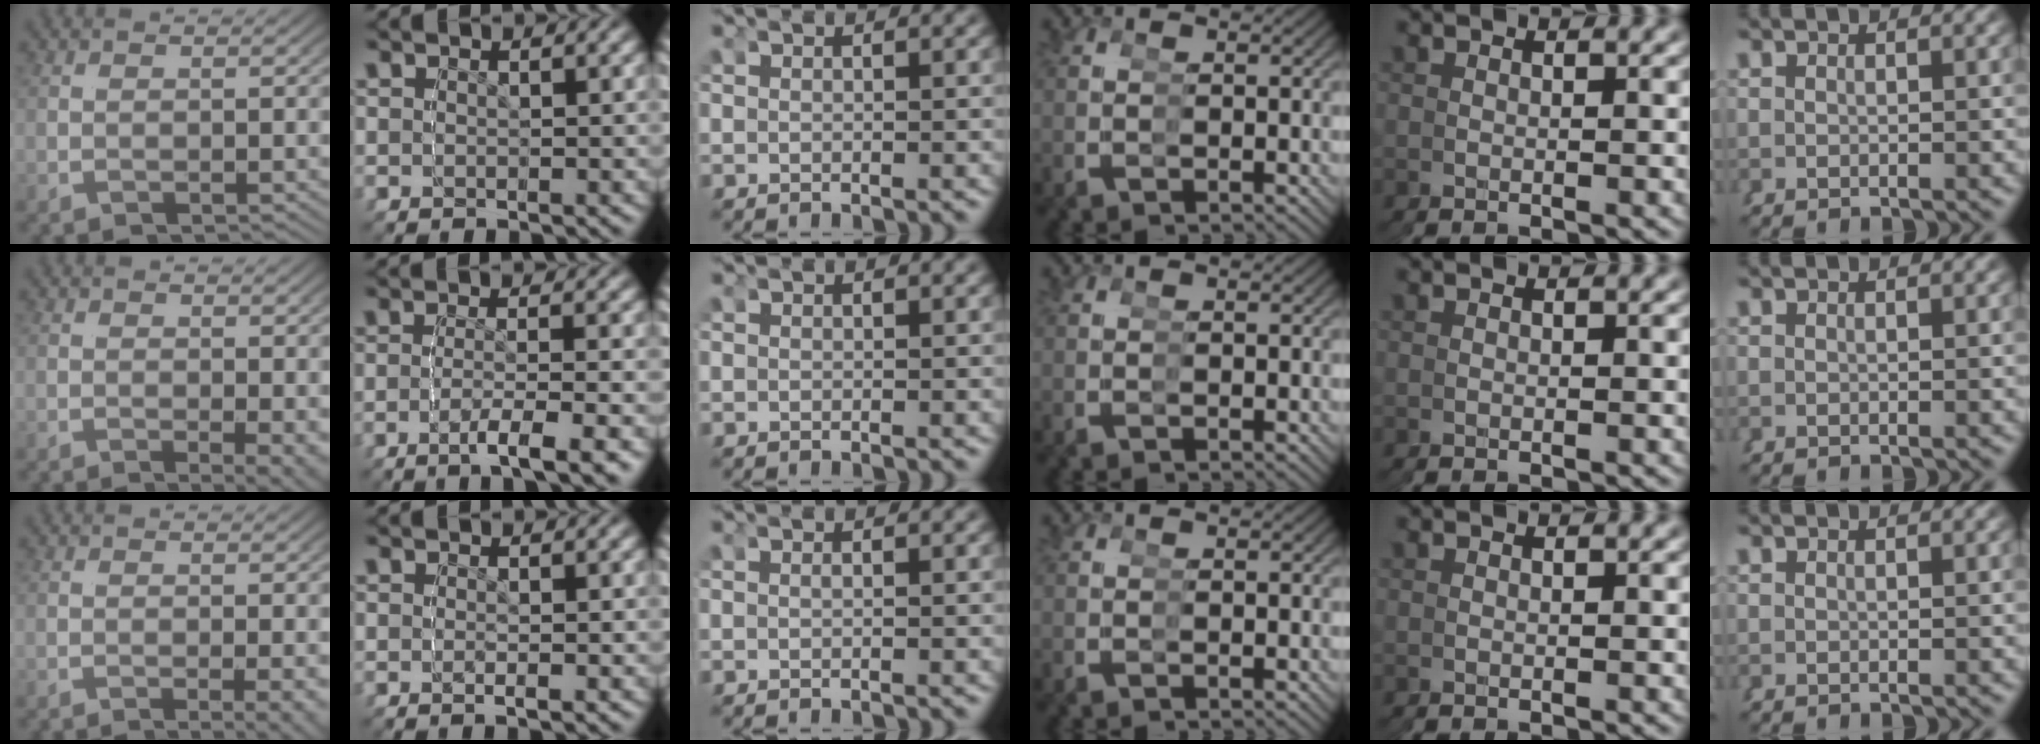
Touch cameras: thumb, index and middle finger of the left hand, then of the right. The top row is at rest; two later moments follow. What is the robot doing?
{"motion": "grasp_and_lifting", "object": "condiment"}